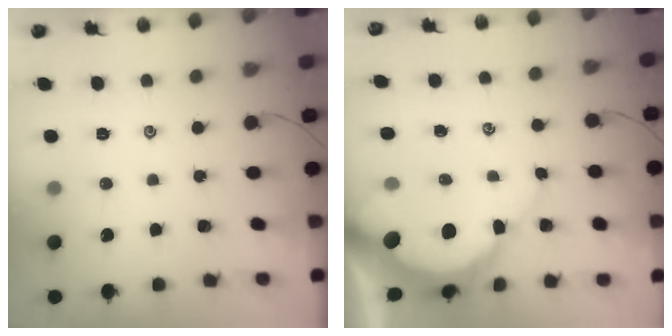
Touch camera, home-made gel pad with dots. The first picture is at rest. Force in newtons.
{"total": 7.9, "press": 7.8, "slide": 0.8}